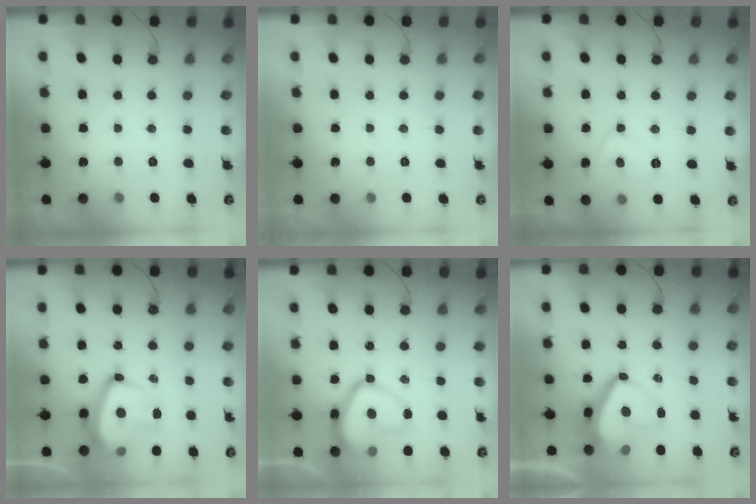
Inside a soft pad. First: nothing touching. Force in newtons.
{"total": 0.0}
{"total": 6.1, "press": 6.1, "slide": 0.5}
{"total": 16.9, "press": 16.8, "slide": 1.4}
{"total": 14.8, "press": 14.7, "slide": 1.4}
{"total": 10.4, "press": 10.3, "slide": 0.9}